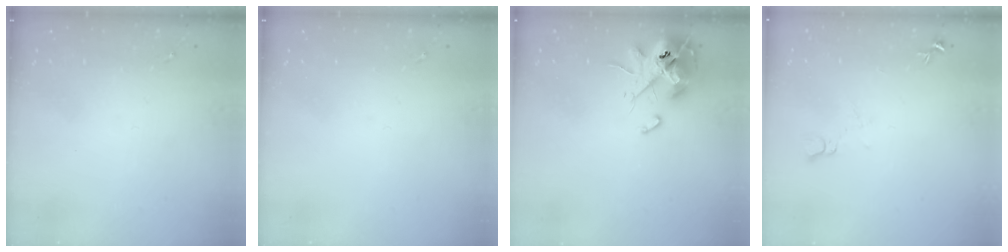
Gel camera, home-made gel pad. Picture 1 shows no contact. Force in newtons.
{"total": 0.0}
{"total": 13.1, "press": 12.9, "slide": 2.1}
{"total": 5.6, "press": 5.5, "slide": 0.6}